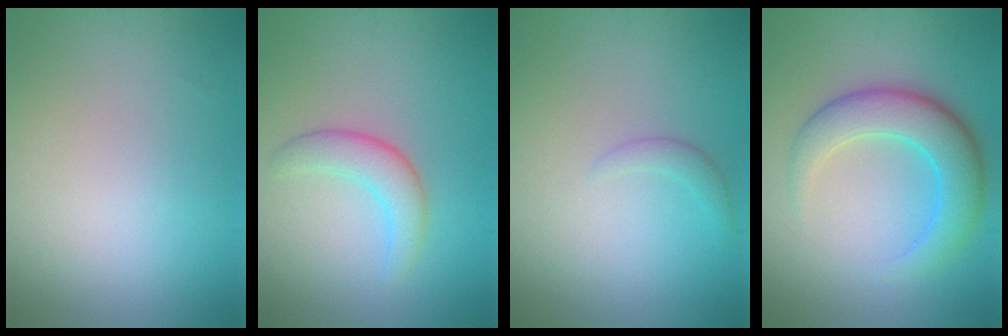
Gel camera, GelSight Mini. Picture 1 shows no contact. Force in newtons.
{"total": 2.7, "press": 2.7, "slide": 0.1}
{"total": 1.1, "press": 1.1, "slide": 0.1}
{"total": 5.8, "press": 5.8, "slide": 0.3}